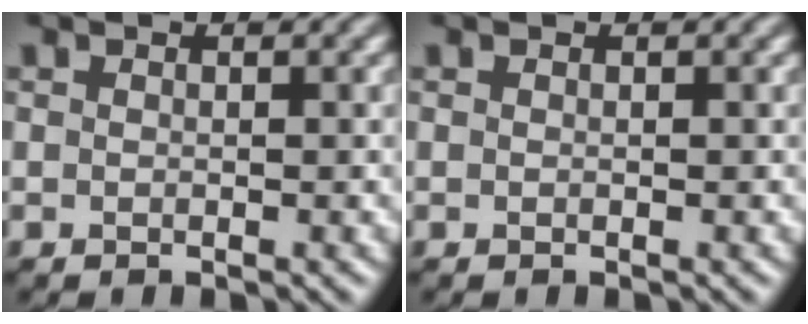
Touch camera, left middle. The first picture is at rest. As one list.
[{"total": 0.0}]